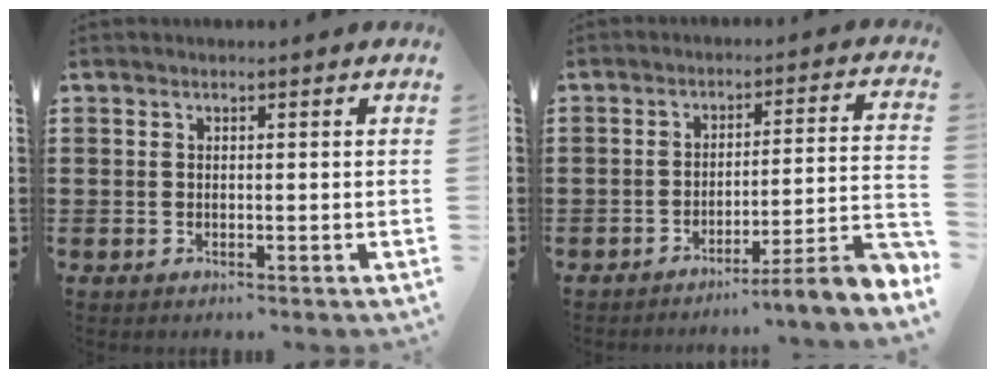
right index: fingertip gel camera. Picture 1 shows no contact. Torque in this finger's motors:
{"motor_torque": [1.36, -0.78, 0.16, 0.07]}